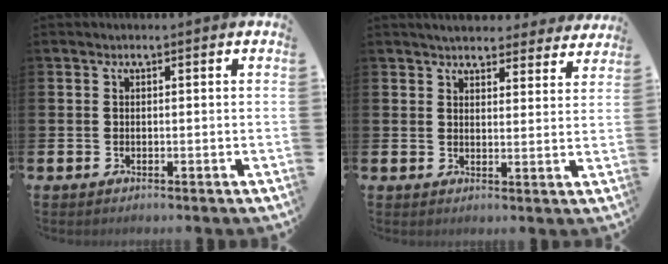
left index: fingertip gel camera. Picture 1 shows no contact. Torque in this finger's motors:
{"motor_torque": [1.12, -1.02, 0.69, 0.11]}